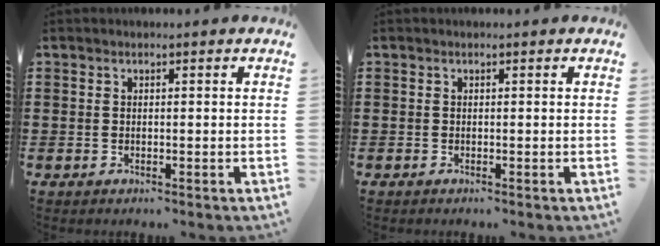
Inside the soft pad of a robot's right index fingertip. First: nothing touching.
{"total": 0.0}